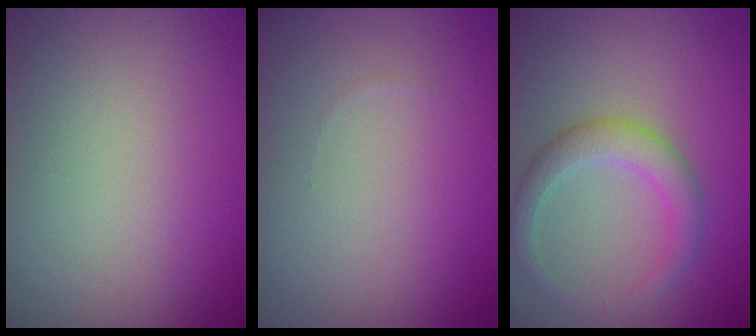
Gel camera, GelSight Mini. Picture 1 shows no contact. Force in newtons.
{"total": 0.0}
{"total": 3.1, "press": 3.1, "slide": 0.1}